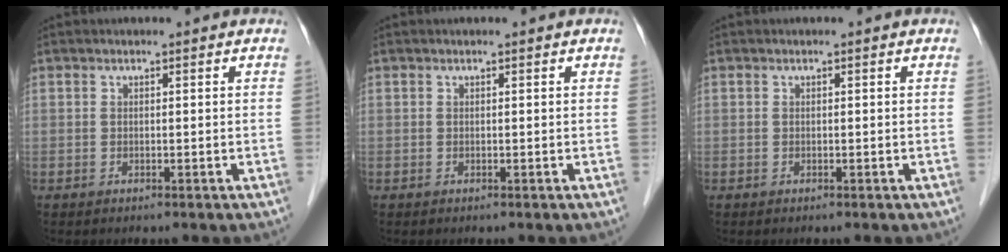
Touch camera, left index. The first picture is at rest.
{"total": 0.0}
{"total": 0.0}